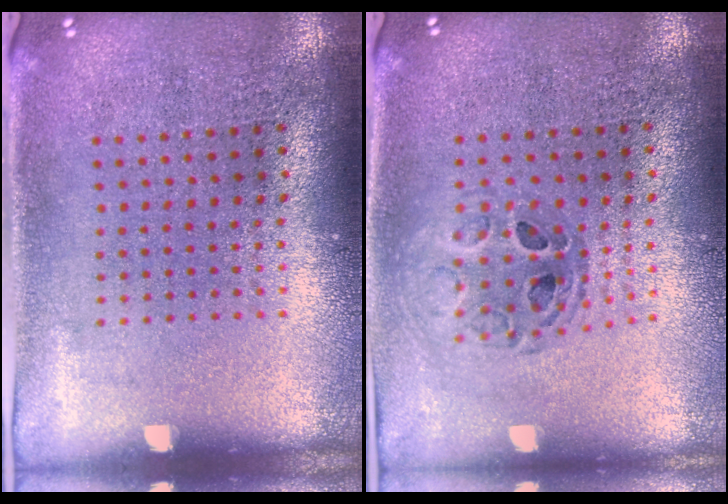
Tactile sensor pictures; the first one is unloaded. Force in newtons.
{"total": 0.8, "press": 0.7, "slide": 0.2}